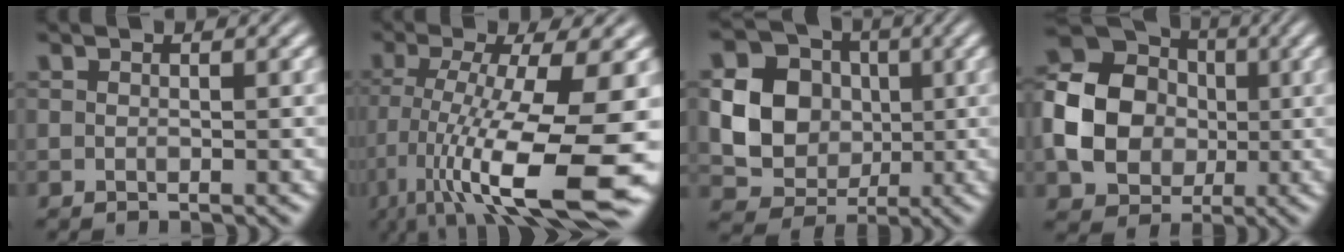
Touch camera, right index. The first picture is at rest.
{"total": 11.2, "force": [-2.8, 3.3, 10.3], "torque": [-0.173, -0.042, -0.014]}
{"total": 15.7, "force": [1.7, 14.1, 6.7], "torque": [-0.157, -0.043, 0.028]}
{"total": 12.0, "force": [0.8, 10.0, 6.5], "torque": [-0.139, -0.024, 0.016]}